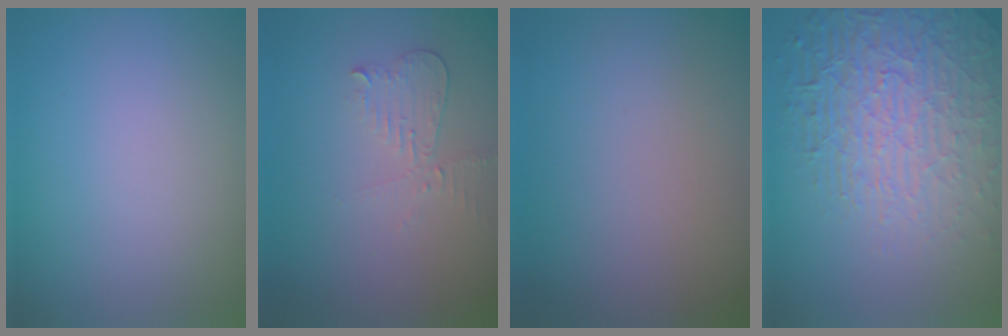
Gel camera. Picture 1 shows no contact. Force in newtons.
{"total": 2.1, "press": 2.1, "slide": 0.2}
{"total": 0.0}
{"total": 8.0, "press": 5.6, "slide": 5.7}